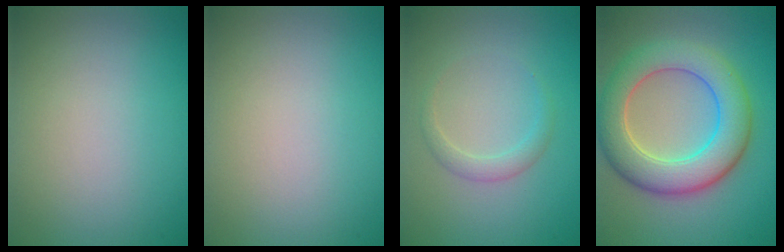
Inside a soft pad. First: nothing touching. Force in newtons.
{"total": 0.0}
{"total": 1.4, "press": 1.4, "slide": 0.1}
{"total": 7.6, "press": 7.6, "slide": 0.4}